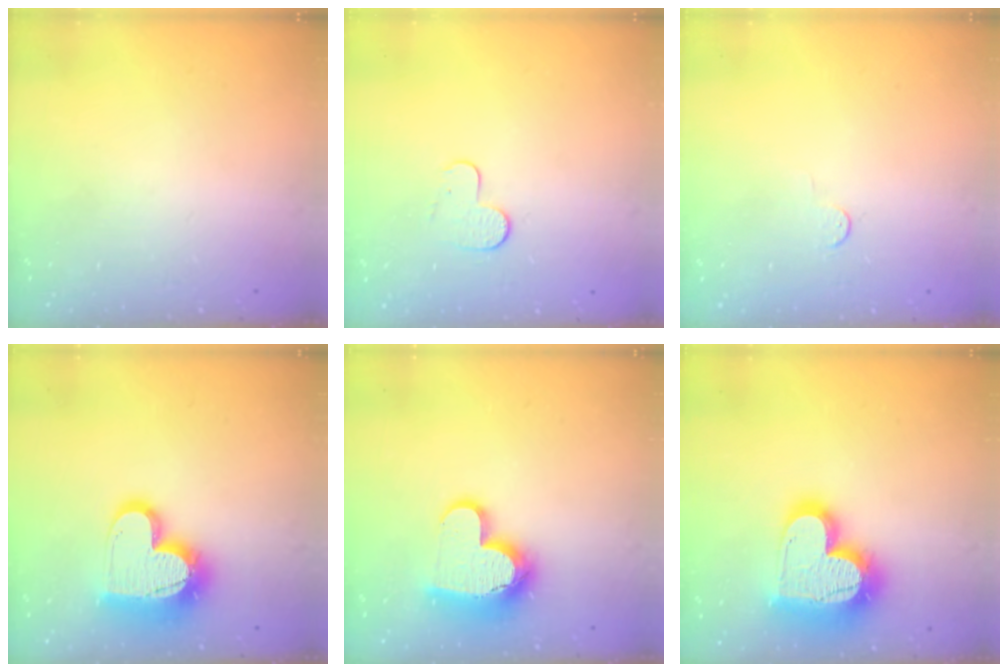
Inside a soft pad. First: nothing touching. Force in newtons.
{"total": 6.2, "press": 6.1, "slide": 0.6}
{"total": 2.8, "press": 2.8, "slide": 0.4}
{"total": 17.8, "press": 17.7, "slide": 1.6}
{"total": 14.6, "press": 14.5, "slide": 1.2}
{"total": 23.6, "press": 23.5, "slide": 2.1}